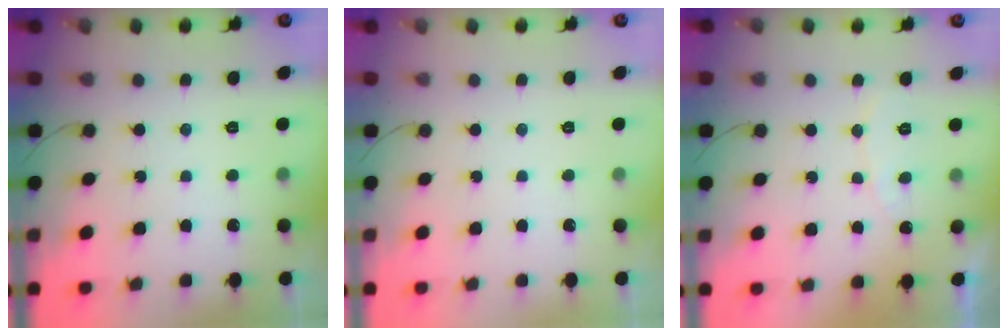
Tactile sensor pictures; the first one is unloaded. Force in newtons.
{"total": 0.0}
{"total": 5.4, "press": 5.4, "slide": 0.4}